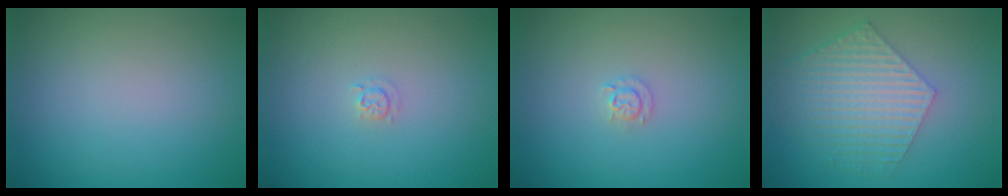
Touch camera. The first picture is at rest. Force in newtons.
{"total": 0.9, "press": 0.9, "slide": 0.1}
{"total": 1.1, "press": 1.1, "slide": 0.2}
{"total": 5.7, "press": 4.3, "slide": 3.8}